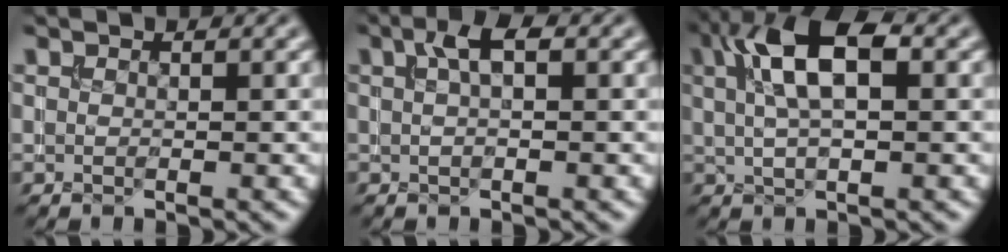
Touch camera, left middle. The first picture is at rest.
{"total": 2.4, "force": [0.9, 0.9, 2.1], "torque": [-0.039, 0.009, 0.012]}
{"total": 7.1, "force": [2.2, 2.8, 6.1], "torque": [-0.111, 0.018, 0.032]}